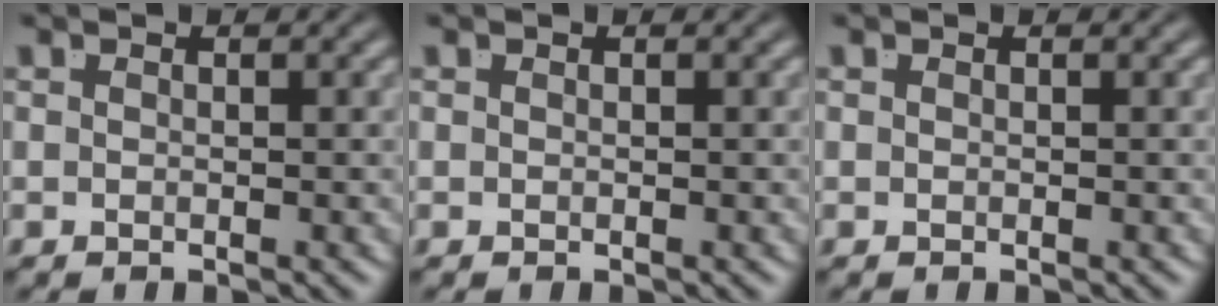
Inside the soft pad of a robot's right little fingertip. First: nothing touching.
{"total": 0.0}
{"total": 0.0}